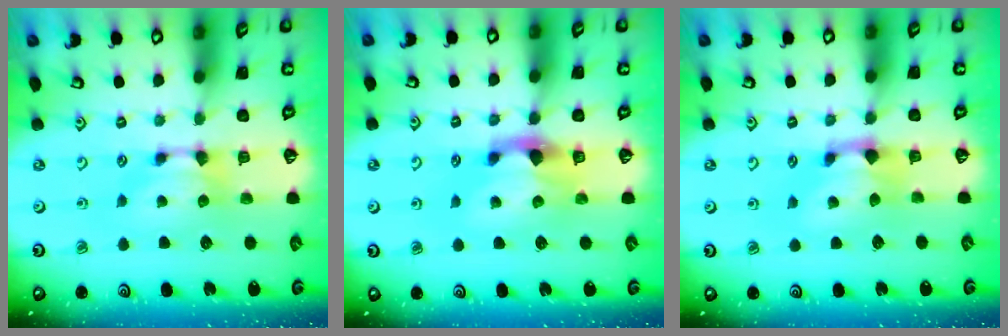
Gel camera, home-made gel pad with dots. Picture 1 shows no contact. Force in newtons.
{"total": 3.0, "press": 2.7, "slide": 1.3}
{"total": 1.4, "press": 0.4, "slide": 1.3}